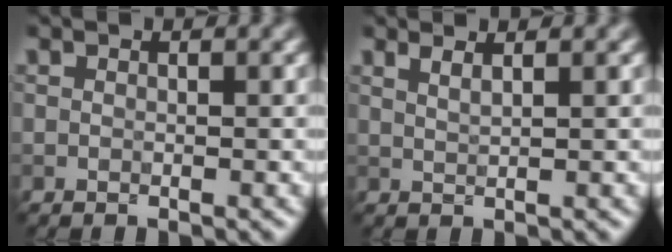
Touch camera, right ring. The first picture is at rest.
{"total": 1.7, "force": [1.1, 0.6, 1.1], "torque": [-0.009, 0.000, 0.009]}